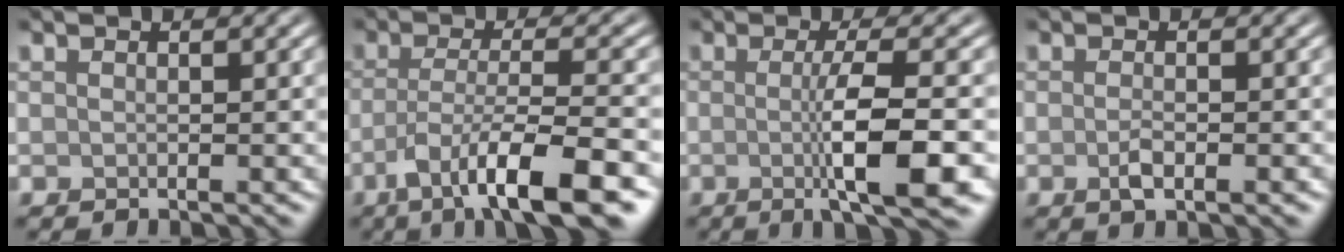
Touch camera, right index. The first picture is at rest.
{"total": 8.7, "force": [-4.2, 1.8, 7.3], "torque": [-0.118, -0.003, -0.076]}
{"total": 7.0, "force": [-1.0, 1.3, 6.8], "torque": [-0.107, -0.005, -0.016]}
{"total": 2.0, "force": [-0.7, 0.6, 1.7], "torque": [-0.033, -0.003, -0.014]}